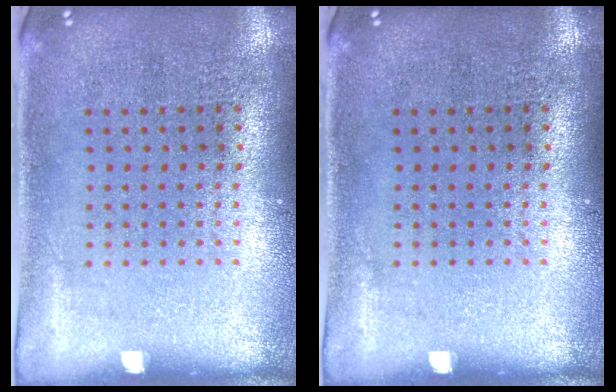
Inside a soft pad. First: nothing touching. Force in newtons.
{"total": 0.0}